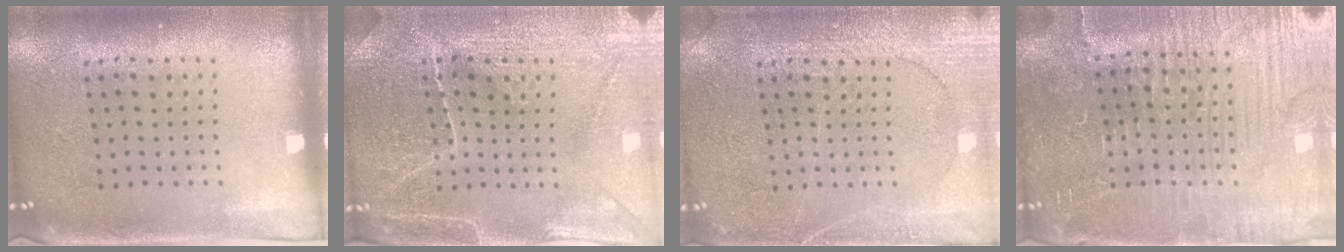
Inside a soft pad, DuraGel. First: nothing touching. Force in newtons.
{"total": 3.8, "press": 3.7, "slide": 0.9}
{"total": 4.7, "press": 4.7, "slide": 0.6}
{"total": 4.7, "press": 4.5, "slide": 1.5}